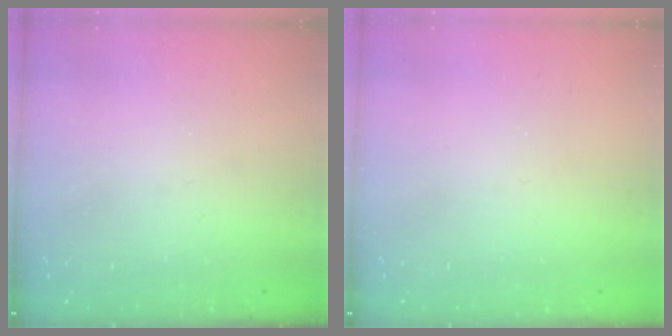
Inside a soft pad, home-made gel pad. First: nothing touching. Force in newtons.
{"total": 0.0}